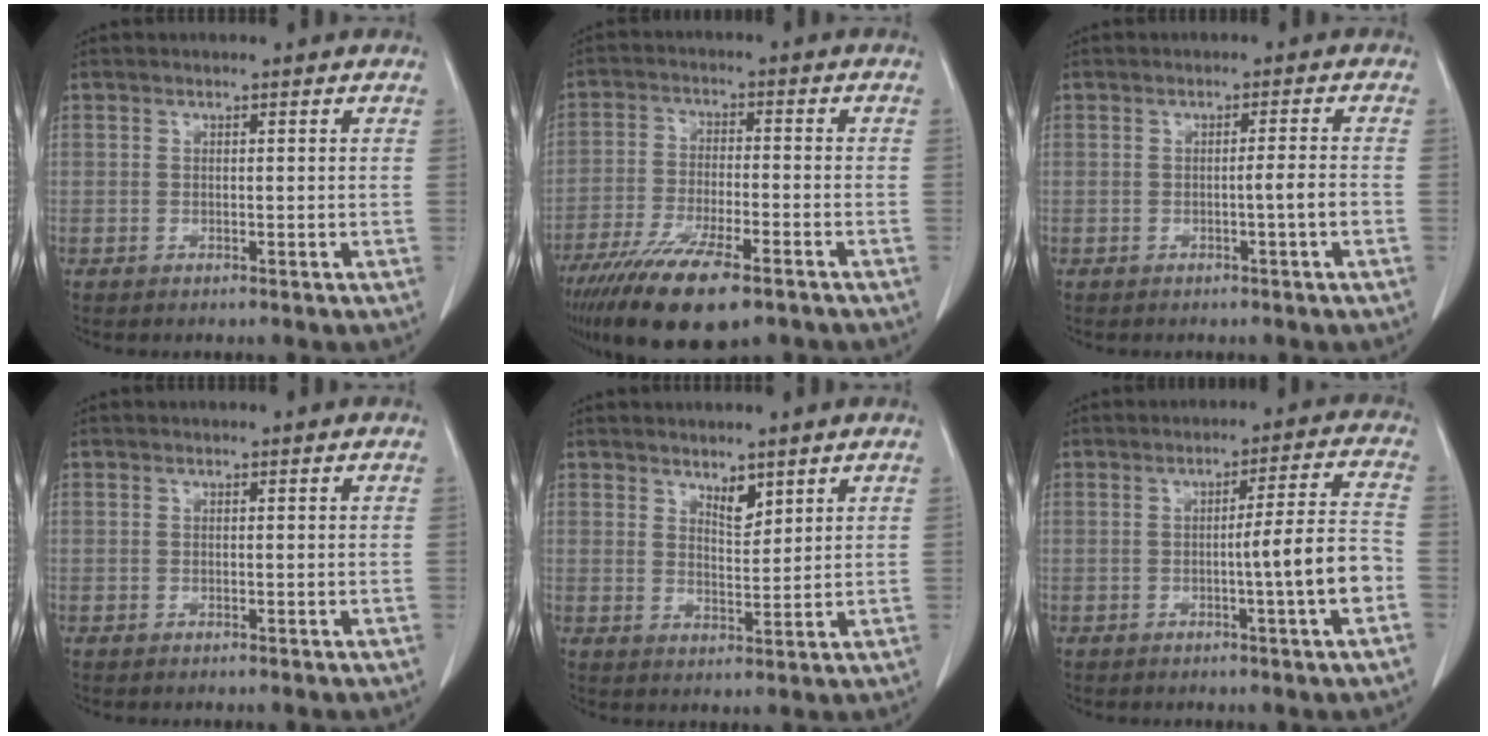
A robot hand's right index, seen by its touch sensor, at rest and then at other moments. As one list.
[{"total": 14.9, "force": [-10.2, 3.2, 10.4], "torque": [-0.191, -0.037, -0.170]}, {"total": 2.3, "force": [-0.9, -0.6, 2.0], "torque": [-0.031, -0.001, -0.014]}, {"total": 0.0}, {"total": 3.1, "force": [2.3, 1.0, 1.8], "torque": [-0.033, -0.007, 0.046]}, {"total": 8.1, "force": [-2.3, -0.9, 7.7], "torque": [-0.106, 0.005, -0.032]}]